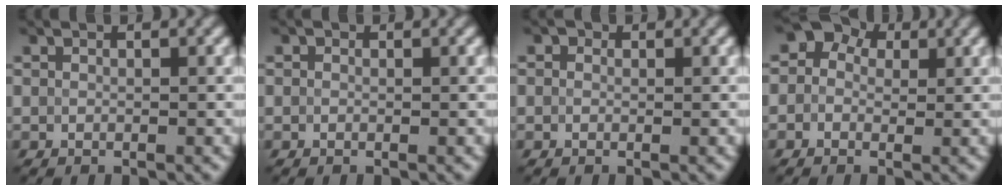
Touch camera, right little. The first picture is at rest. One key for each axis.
{"total": 0.9, "fx": 0.4, "fy": 0.7, "fz": 0.4, "tx": -0.006, "ty": 0.006, "tz": -0.005}
{"total": 2.2, "fx": 1.2, "fy": 1.6, "fz": 0.9, "tx": -0.023, "ty": 0.011, "tz": 0.000}
{"total": 10.2, "fx": 3.4, "fy": 8.7, "fz": 4.1, "tx": -0.115, "ty": 0.047, "tz": 0.019}